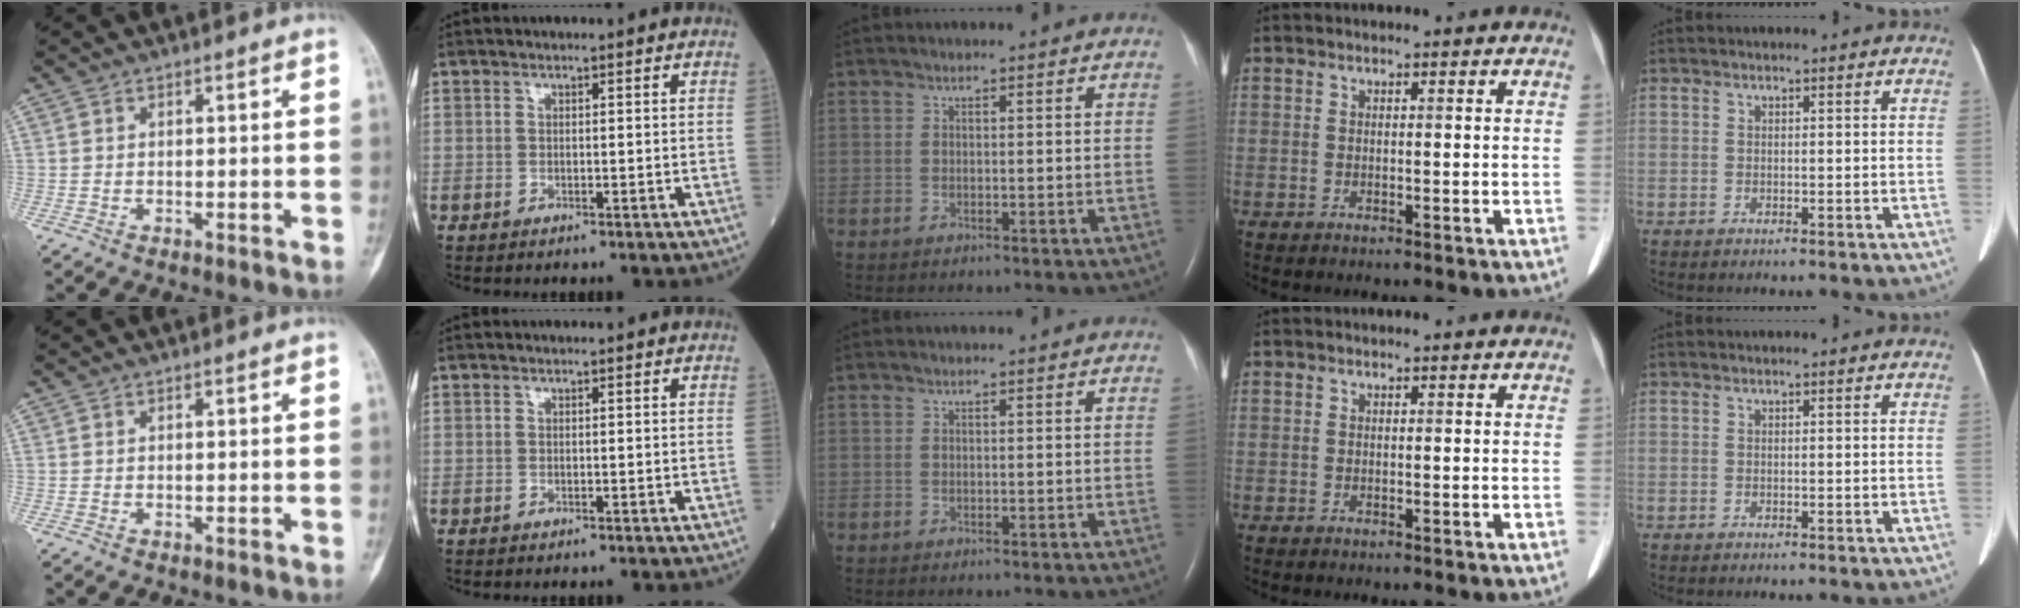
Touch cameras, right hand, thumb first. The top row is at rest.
{}